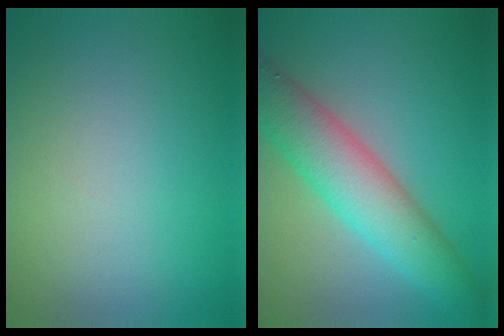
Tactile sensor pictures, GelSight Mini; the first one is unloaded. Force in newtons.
{"total": 7.0, "press": 7.0, "slide": 0.2}